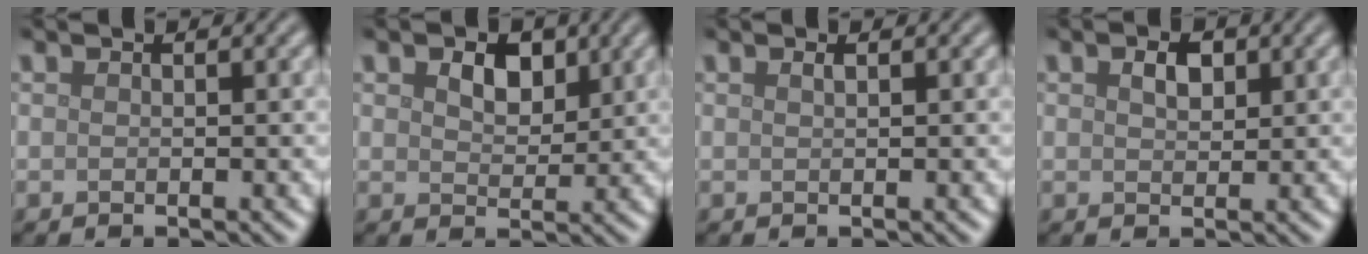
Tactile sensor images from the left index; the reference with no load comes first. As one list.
[{"total": 2.7, "force": [1.2, 1.8, 1.7], "torque": [-0.034, 0.000, 0.018]}, {"total": 0.5, "force": [0.3, 0.2, 0.4], "torque": [-0.006, 0.002, 0.005]}, {"total": 1.8, "force": [0.7, 1.1, 1.2], "torque": [-0.021, 0.002, 0.012]}]